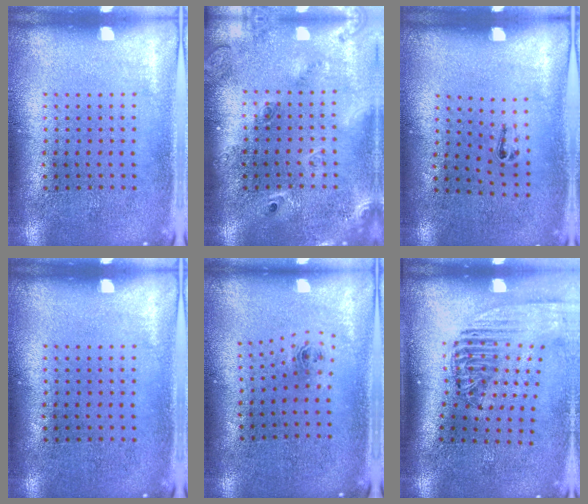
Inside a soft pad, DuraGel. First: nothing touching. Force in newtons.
{"total": 2.3, "press": 1.7, "slide": 1.5}
{"total": 0.5, "press": 0.3, "slide": 0.5}
{"total": 0.0}
{"total": 0.9, "press": 0.4, "slide": 0.8}
{"total": 2.4, "press": 1.8, "slide": 1.5}